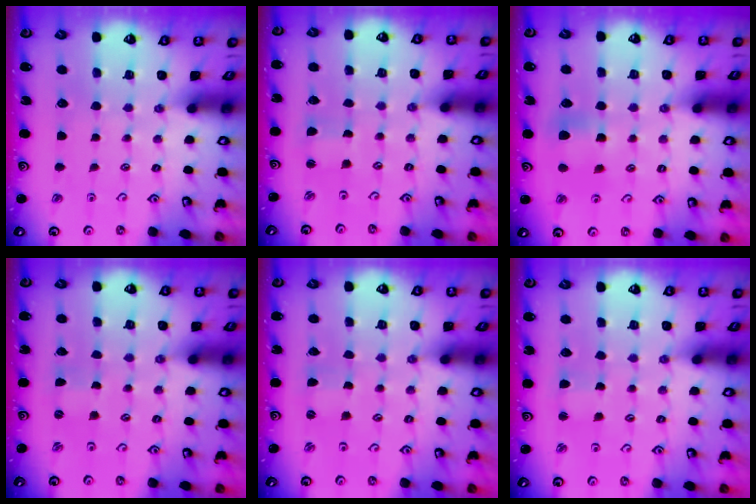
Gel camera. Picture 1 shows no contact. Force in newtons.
{"total": 2.0, "press": 2.0, "slide": 0.3}
{"total": 6.6, "press": 6.6, "slide": 0.6}
{"total": 0.0}
{"total": 1.4, "press": 1.4, "slide": 0.2}
{"total": 2.5, "press": 2.5, "slide": 0.4}